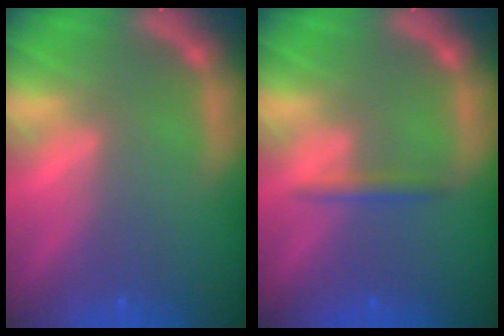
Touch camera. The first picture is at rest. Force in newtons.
{"total": 1.4}